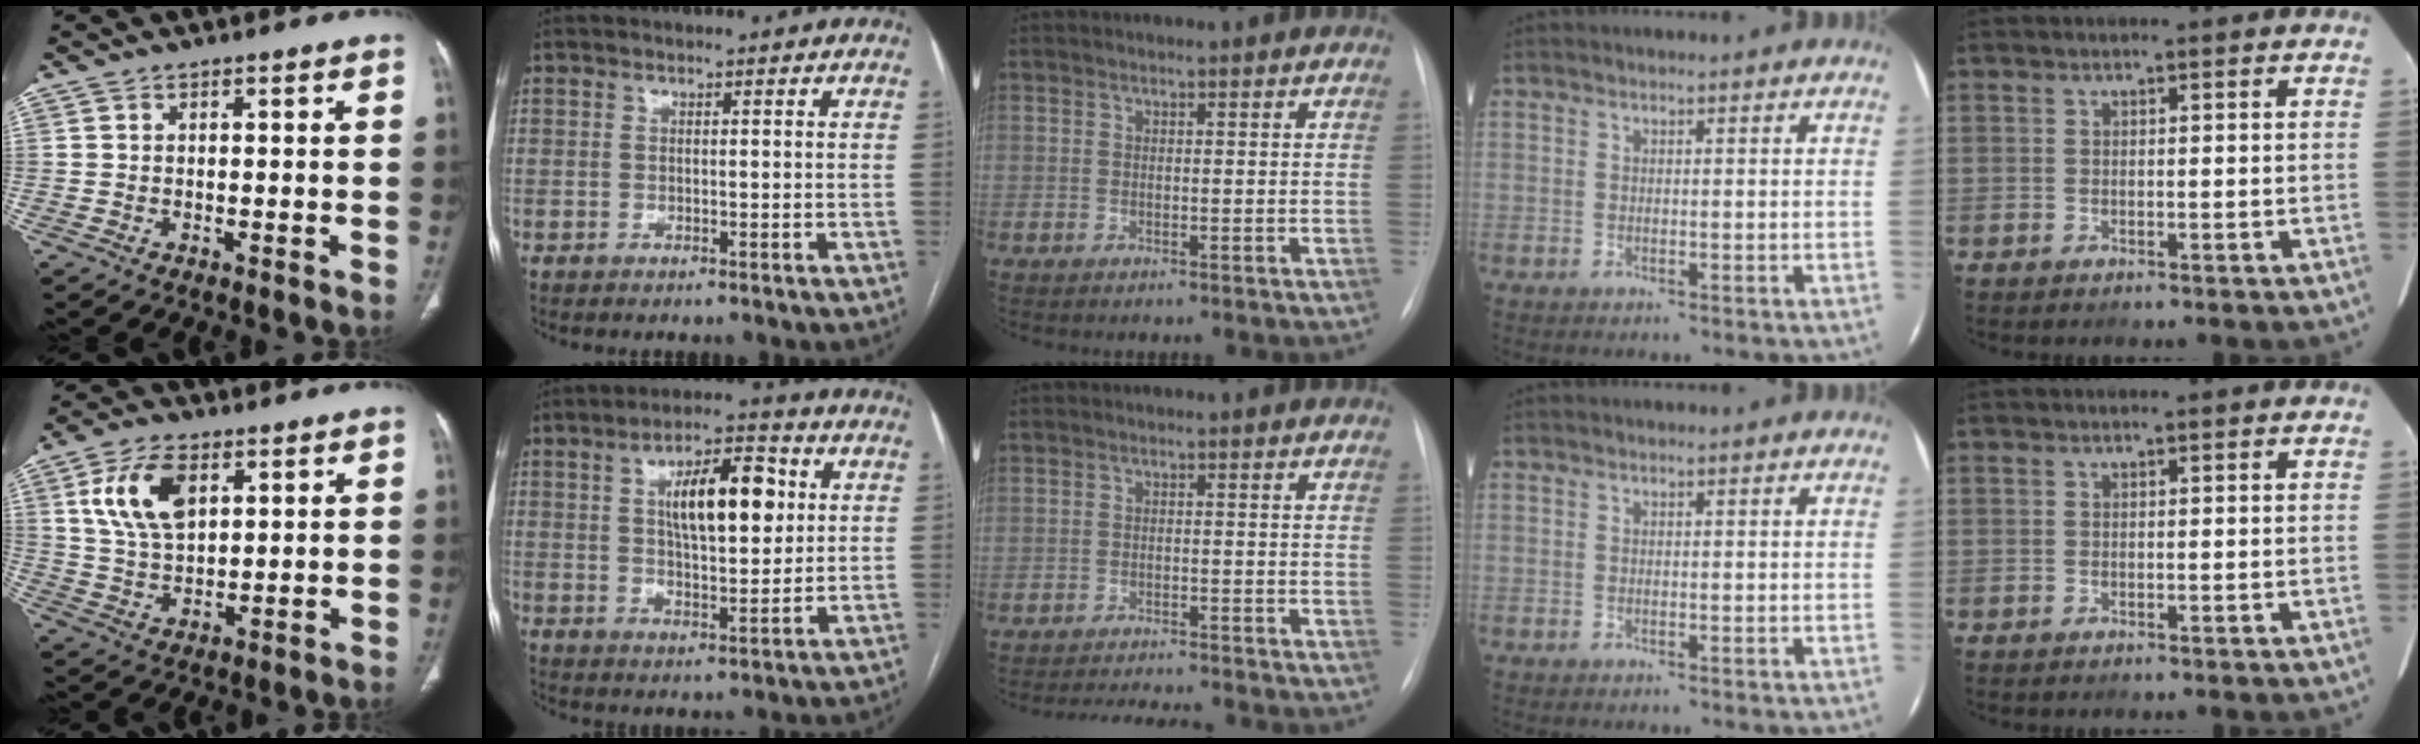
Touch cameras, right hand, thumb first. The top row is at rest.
{"thumb": {"total": 11.1, "force": [4.2, 6.2, 8.2], "torque": [-0.147, -0.010, 0.086]}, "index": {"total": 12.2, "force": [3.1, 4.2, 11.0], "torque": [-0.182, 0.017, 0.051]}, "middle": {"total": 5.9, "force": [-5.7, 0.0, 1.6], "torque": [-0.022, -0.008, -0.085]}}